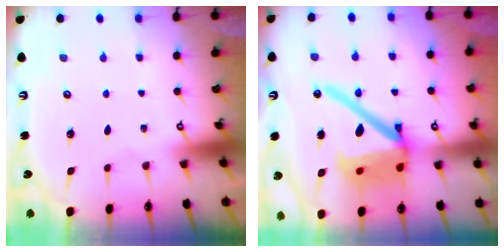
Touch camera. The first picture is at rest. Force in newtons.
{"total": 20.2, "press": 20.0, "slide": 2.7}